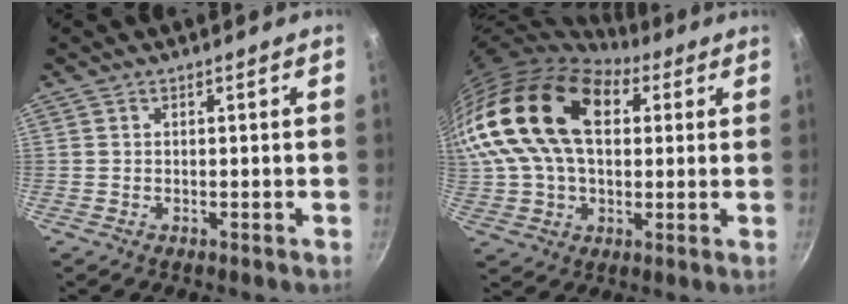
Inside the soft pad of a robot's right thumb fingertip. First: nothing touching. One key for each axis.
{"total": 24.7, "fx": 6.2, "fy": 15.7, "fz": 18.1, "tx": -0.347, "ty": 0.023, "tz": 0.100}